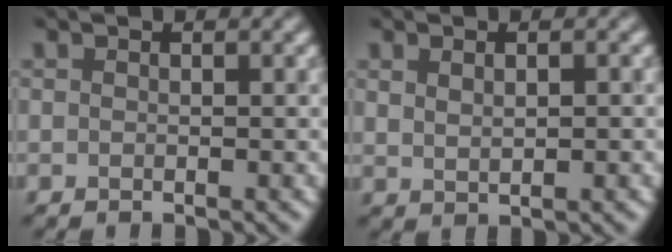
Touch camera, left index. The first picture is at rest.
{"total": 1.6, "force": [0.7, 0.7, 1.2], "torque": [-0.012, 0.006, 0.014]}